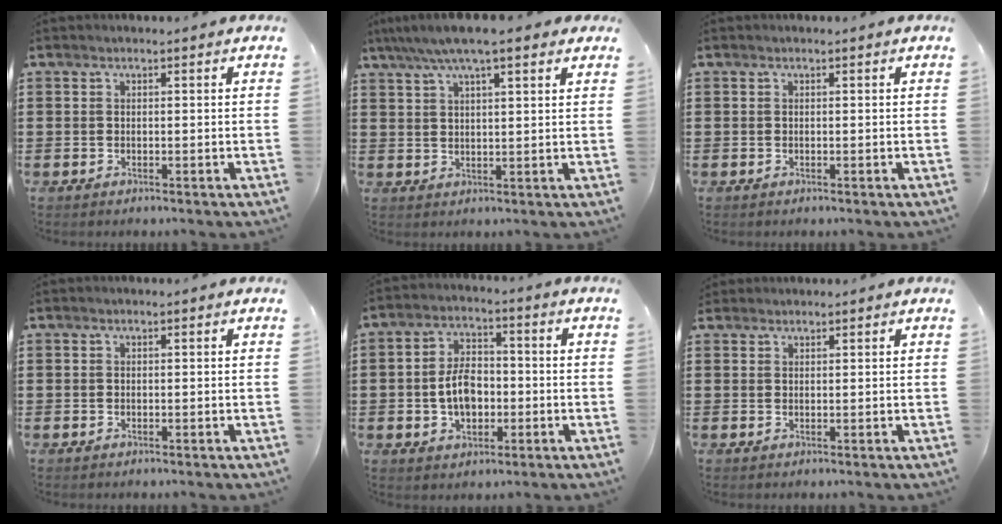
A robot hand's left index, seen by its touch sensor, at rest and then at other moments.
{"total": 6.7, "force": [5.0, 1.1, 4.3], "torque": [-0.096, -0.003, 0.088]}
{"total": 0.0}
{"total": 0.0}
{"total": 6.5, "force": [-1.0, 4.1, 4.9], "torque": [-0.098, 0.005, -0.025]}
{"total": 1.1, "force": [1.0, 0.4, 0.0], "torque": [-0.003, 0.002, 0.020]}